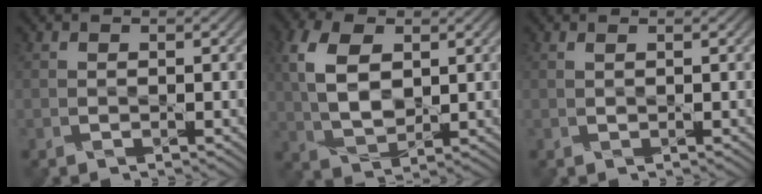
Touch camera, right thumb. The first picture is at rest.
{"total": 7.6, "force": [2.2, 4.5, 5.7], "torque": [-0.139, 0.009, 0.041]}
{"total": 0.5, "force": [0.5, -0.2, 0.2], "torque": [-0.006, 0.003, 0.007]}